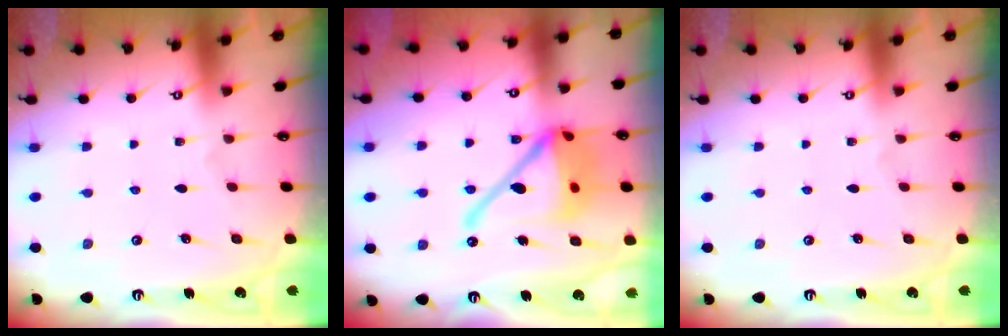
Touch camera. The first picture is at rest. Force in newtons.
{"total": 18.8, "press": 18.6, "slide": 3.0}
{"total": 0.0}